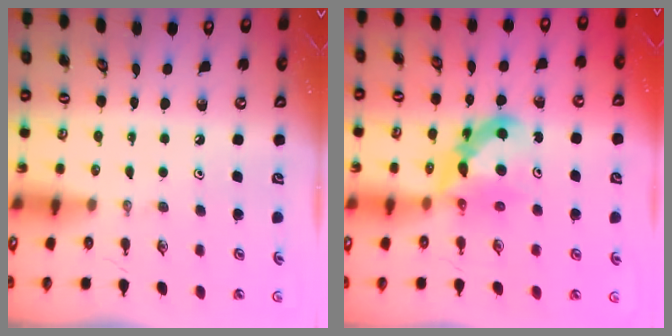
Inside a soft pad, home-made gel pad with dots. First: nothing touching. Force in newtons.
{"total": 8.2, "press": 8.2, "slide": 0.7}